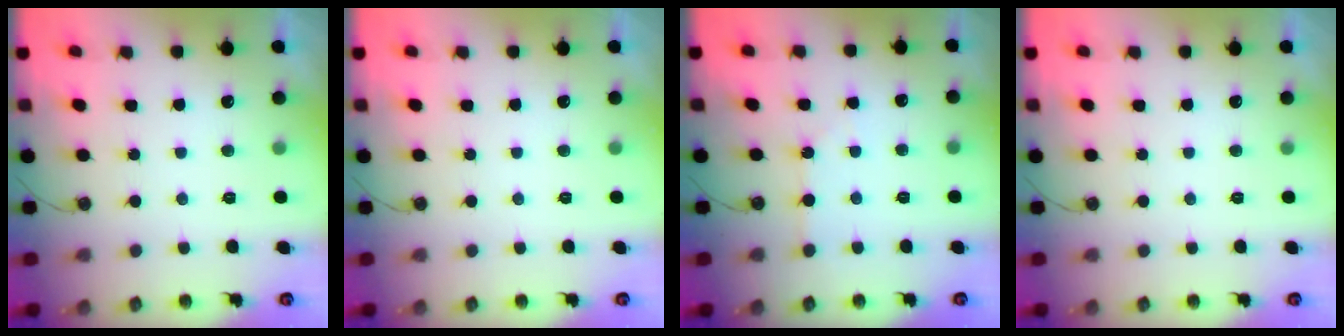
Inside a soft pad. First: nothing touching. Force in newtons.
{"total": 0.0}
{"total": 2.9, "press": 2.9, "slide": 0.5}
{"total": 0.0}